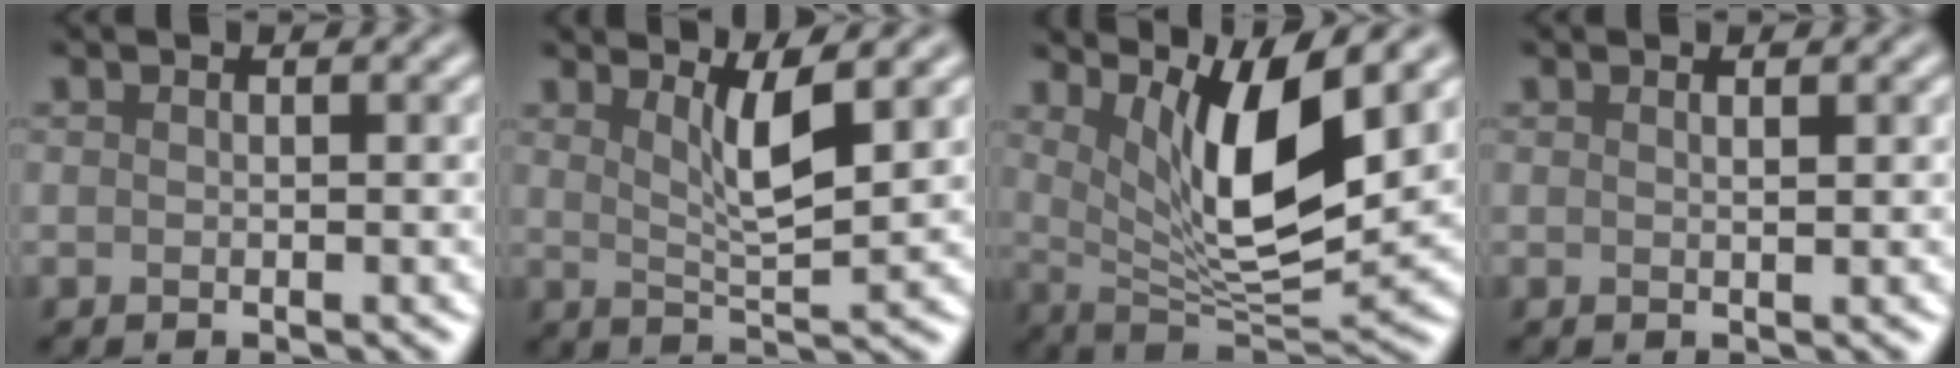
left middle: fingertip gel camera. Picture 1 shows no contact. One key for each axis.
{"total": 3.8, "fx": 1.8, "fy": 0.8, "fz": 3.3, "tx": -0.054, "ty": -0.008, "tz": 0.035}
{"total": 8.5, "fx": 3.6, "fy": 2.3, "fz": 7.4, "tx": -0.123, "ty": -0.021, "tz": 0.068}
{"total": 0.6, "fx": 0.4, "fy": 0.2, "fz": 0.4, "tx": 0.000, "ty": 0.000, "tz": 0.006}